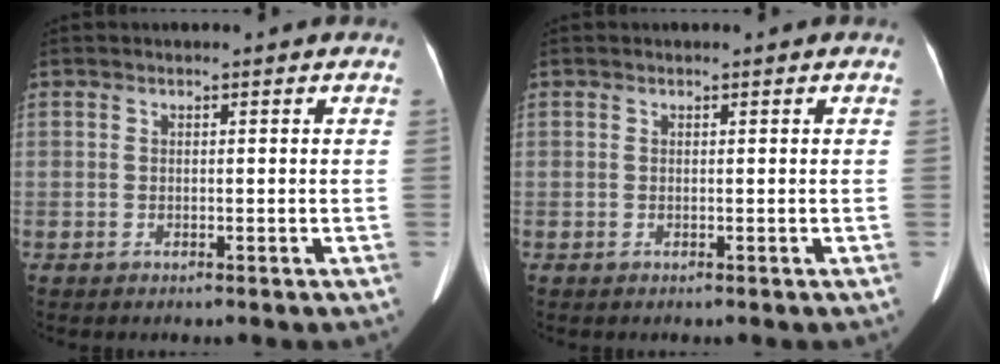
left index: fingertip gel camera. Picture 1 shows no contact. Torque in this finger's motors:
{"motor_torque": [0.07, 0.08, 0.04, 0.01]}